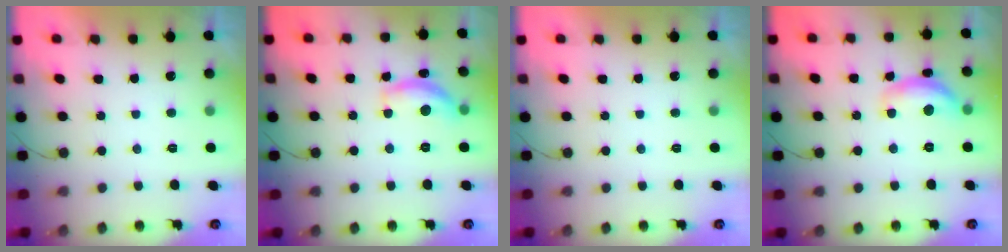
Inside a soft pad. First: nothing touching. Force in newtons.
{"total": 11.4, "press": 11.4, "slide": 0.6}
{"total": 0.0}
{"total": 12.1, "press": 12.1, "slide": 0.6}